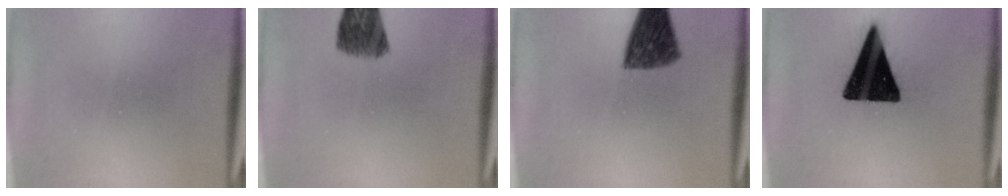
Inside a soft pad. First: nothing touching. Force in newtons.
{"total": 7.5}
{"total": 8.8}
{"total": 18.8}